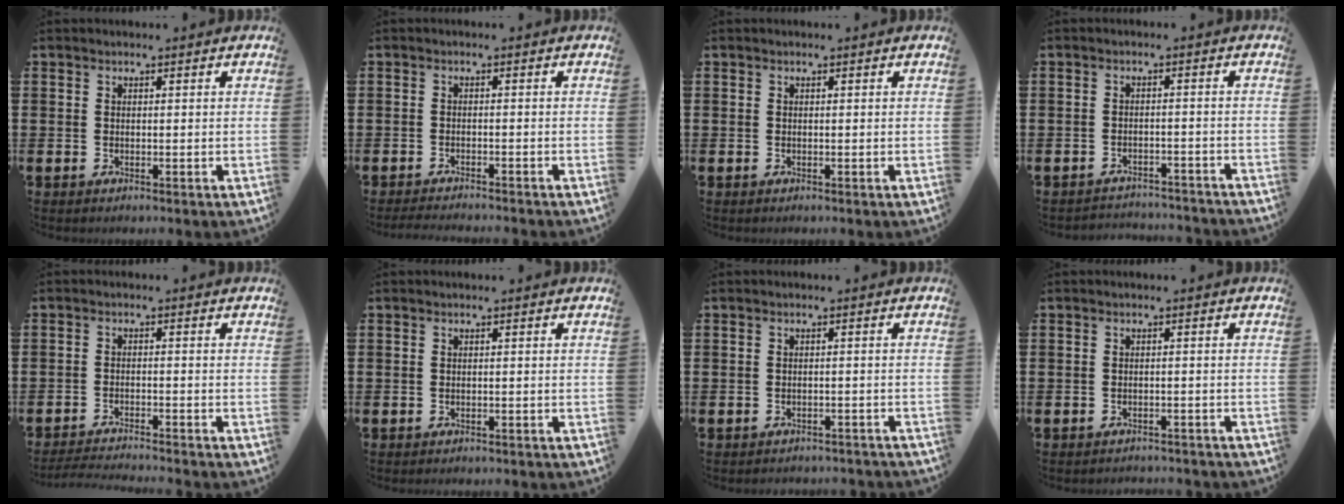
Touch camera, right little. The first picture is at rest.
{"total": 1.0, "force": [-1.0, 0.0, 0.3], "torque": [-0.006, 0.002, -0.018]}
{"total": 0.0}
{"total": 1.7, "force": [-1.7, 0.1, -0.2], "torque": [-0.004, 0.005, -0.038]}
{"total": 2.0, "force": [-1.9, -0.1, 0.4], "torque": [-0.006, 0.001, -0.039]}
{"total": 0.0}
{"total": 0.8, "force": [-0.8, 0.1, 0.0], "torque": [-0.004, 0.004, -0.017]}
{"total": 0.8, "force": [-0.8, 0.1, -0.1], "torque": [-0.004, 0.004, -0.018]}